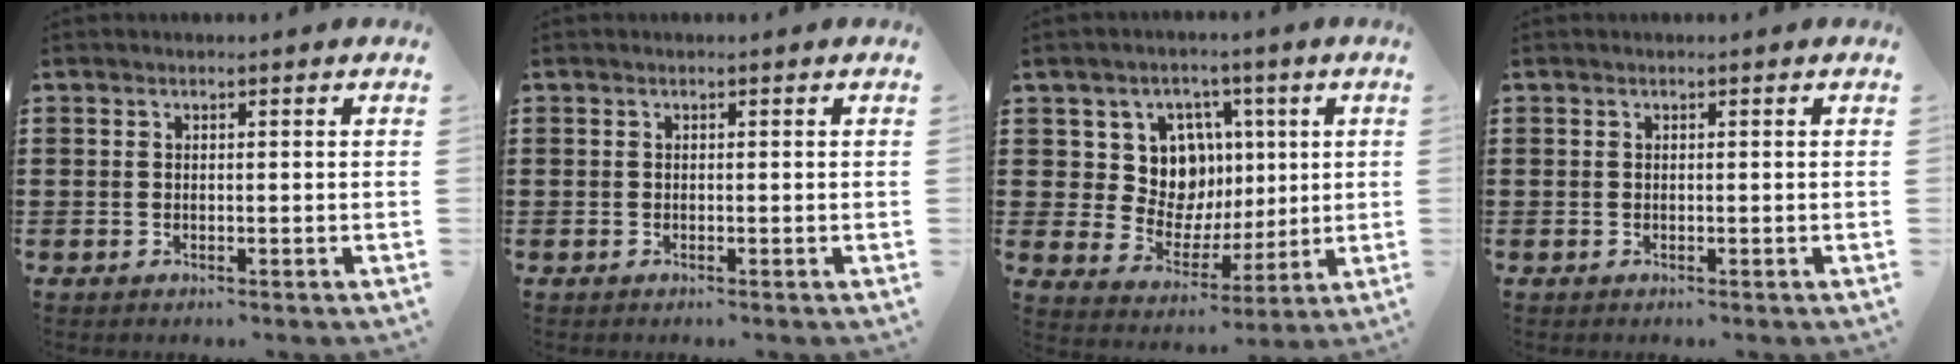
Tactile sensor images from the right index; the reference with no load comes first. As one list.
[{"total": 0.0}, {"total": 10.1, "force": [2.7, 8.8, 4.3], "torque": [-0.101, -0.001, 0.055]}, {"total": 0.0}]